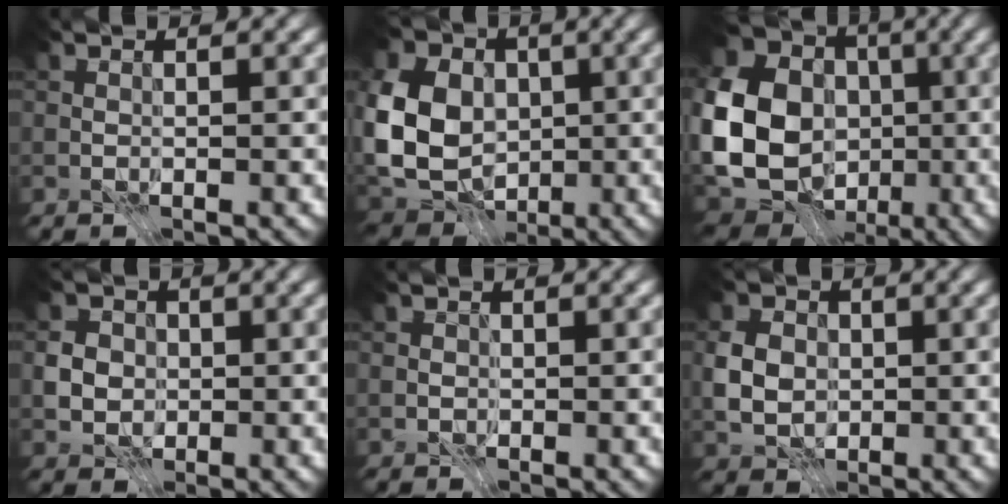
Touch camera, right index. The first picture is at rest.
{"total": 12.1, "force": [0.2, 9.5, 7.5], "torque": [-0.166, 0.002, -0.009]}
{"total": 17.9, "force": [-2.4, 15.0, 9.4], "torque": [-0.212, -0.012, -0.067]}
{"total": 3.0, "force": [-0.6, 2.7, 1.2], "torque": [-0.023, 0.000, -0.015]}
{"total": 0.8, "force": [-0.2, 0.8, 0.1], "torque": [0.000, -0.001, -0.006]}
{"total": 4.4, "force": [-0.4, 3.5, 2.6], "torque": [-0.056, 0.002, -0.014]}